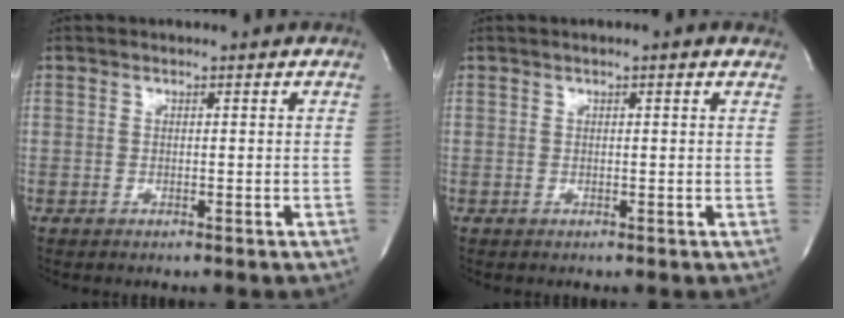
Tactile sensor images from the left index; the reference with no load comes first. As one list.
[{"total": 1.9, "force": [1.3, 0.3, 1.5], "torque": [-0.021, 0.014, 0.013]}]